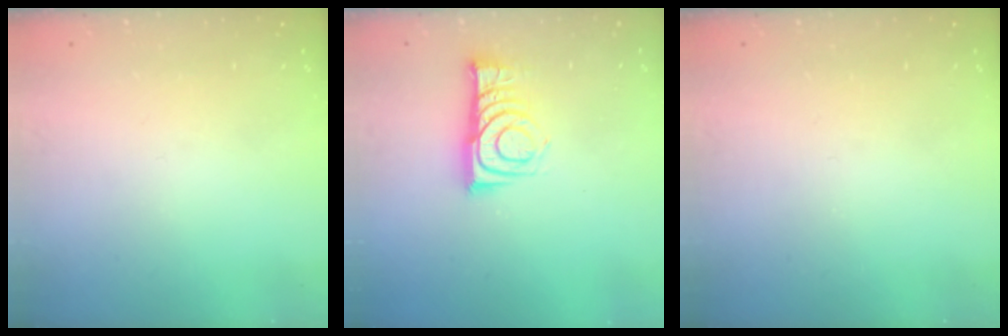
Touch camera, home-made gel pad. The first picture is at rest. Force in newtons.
{"total": 9.7, "press": 9.7, "slide": 0.4}
{"total": 0.0}